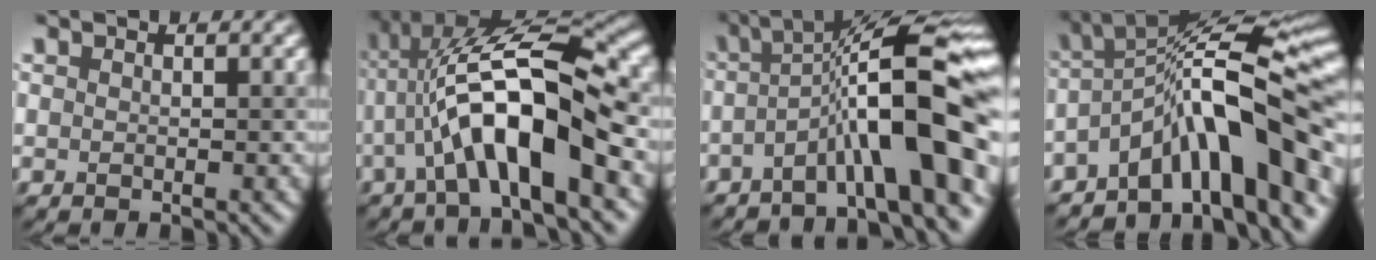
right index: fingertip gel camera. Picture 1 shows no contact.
{"total": 10.8, "force": [-2.2, 3.2, 10.0], "torque": [-0.182, 0.024, -0.041]}
{"total": 12.2, "force": [-3.5, 2.4, 11.4], "torque": [-0.171, 0.027, -0.060]}
{"total": 12.6, "force": [-5.1, 3.7, 10.9], "torque": [-0.147, 0.023, -0.088]}